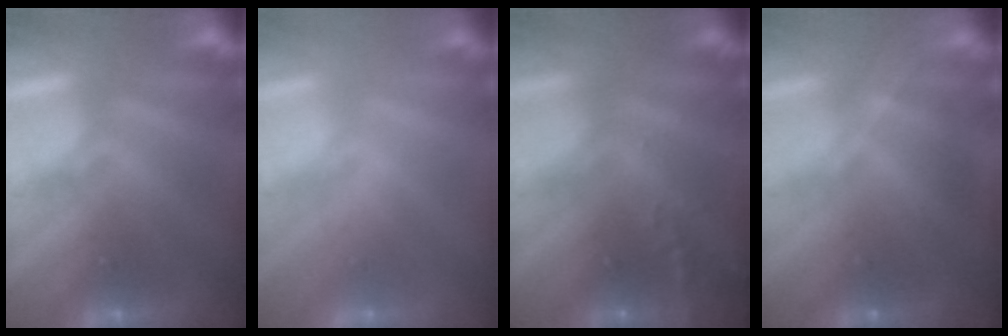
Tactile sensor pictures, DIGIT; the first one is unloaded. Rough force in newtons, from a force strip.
{"total": 2.9}
{"total": 6.7}
{"total": 1.7}